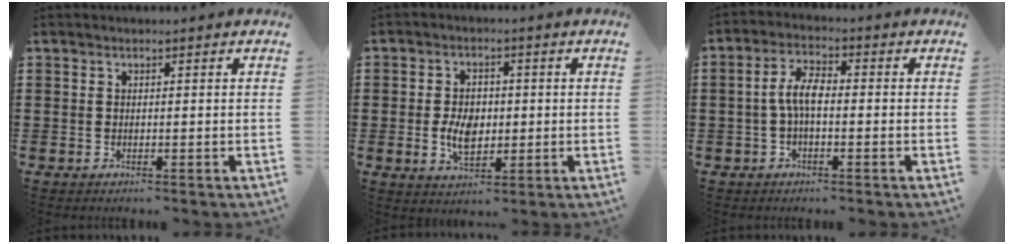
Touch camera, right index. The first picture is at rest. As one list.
[{"total": 5.4, "force": [-0.9, 3.3, 4.2], "torque": [-0.093, 0.003, -0.019]}, {"total": 5.0, "force": [-0.5, 1.9, 4.6], "torque": [-0.096, 0.005, -0.012]}]